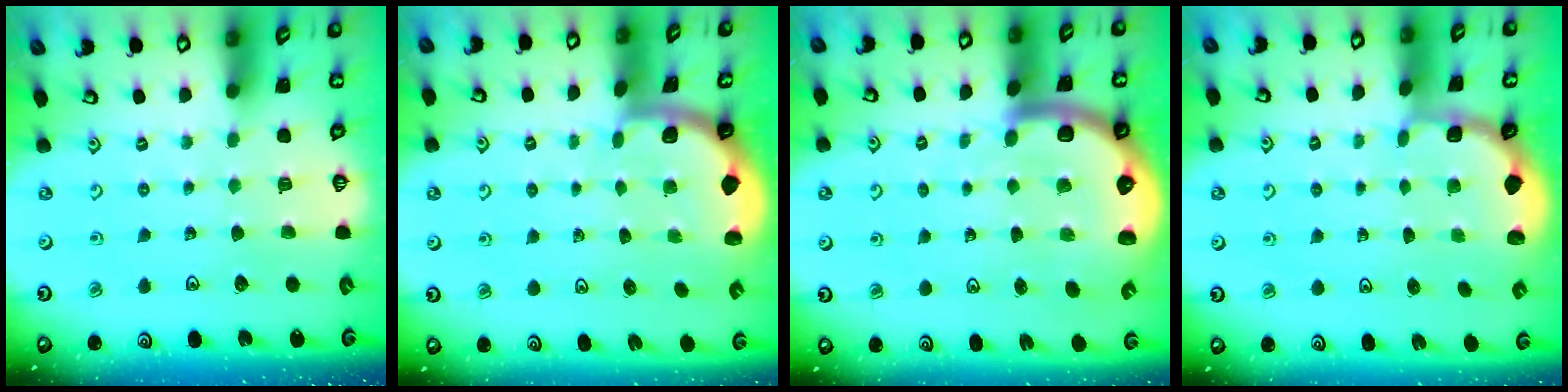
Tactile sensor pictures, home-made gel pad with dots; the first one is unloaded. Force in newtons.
{"total": 1.6, "press": 1.6, "slide": 0.1}
{"total": 7.6, "press": 7.4, "slide": 1.8}
{"total": 1.8, "press": 1.6, "slide": 0.8}